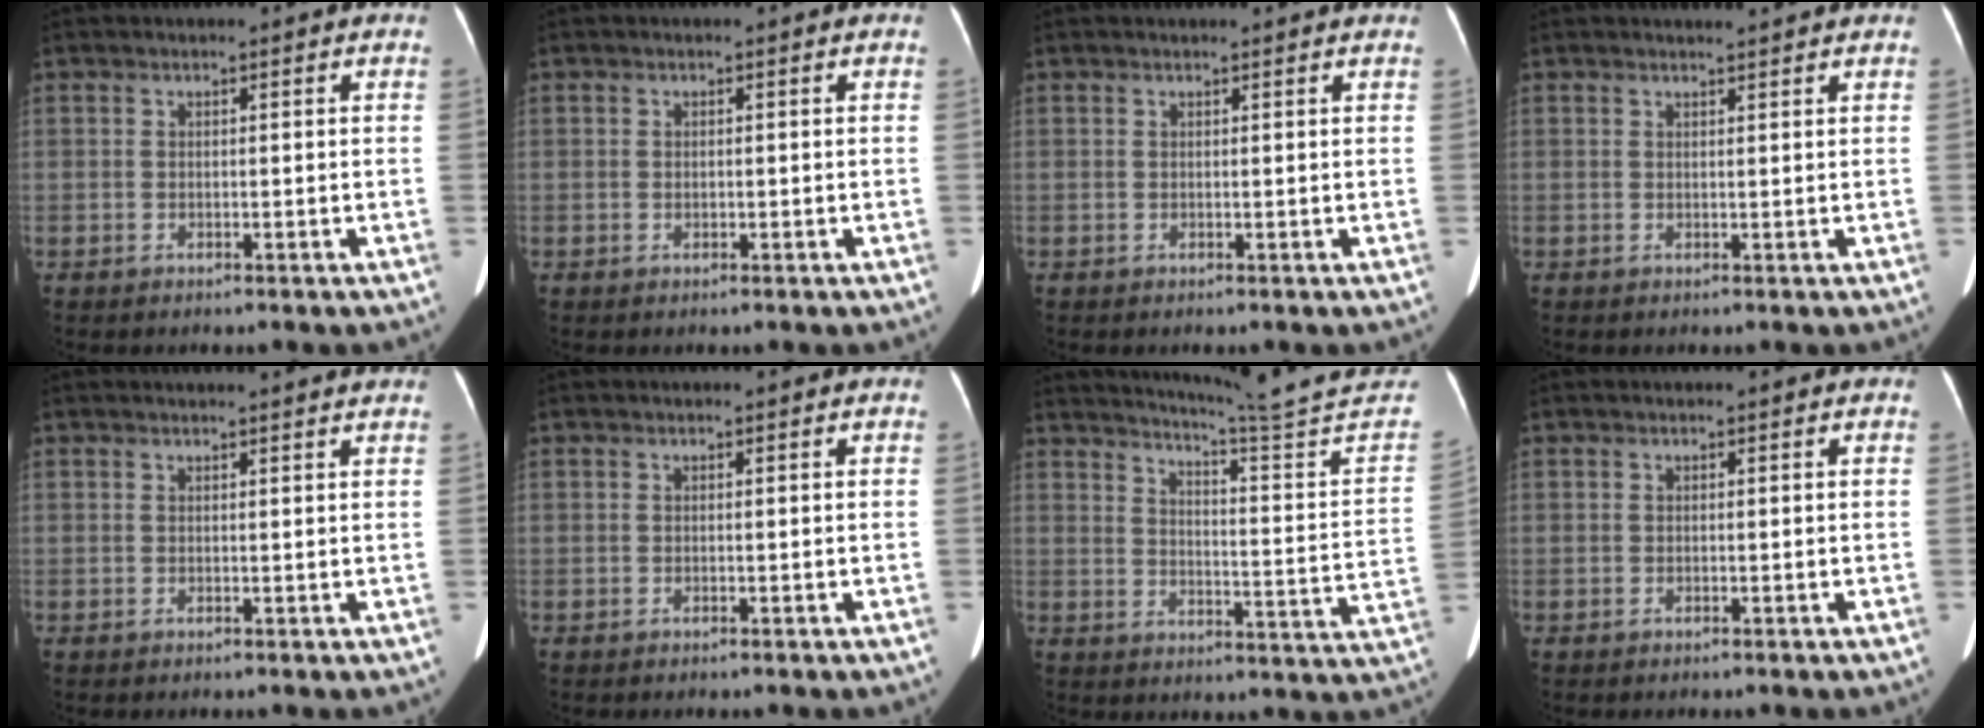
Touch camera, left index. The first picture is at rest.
{"total": 0.5, "force": [-0.1, 0.4, 0.3], "torque": [-0.008, 0.001, -0.001]}
{"total": 1.7, "force": [1.6, -0.2, 0.4], "torque": [-0.013, 0.004, 0.018]}
{"total": 1.9, "force": [1.9, -0.2, 0.5], "torque": [-0.010, 0.004, 0.029]}
{"total": 4.6, "force": [4.4, -0.3, 1.4], "torque": [-0.017, 0.012, 0.043]}
{"total": 0.0}
{"total": 22.1, "force": [20.5, -2.9, 7.9], "torque": [-0.130, -0.119, 0.252]}
{"total": 0.0}